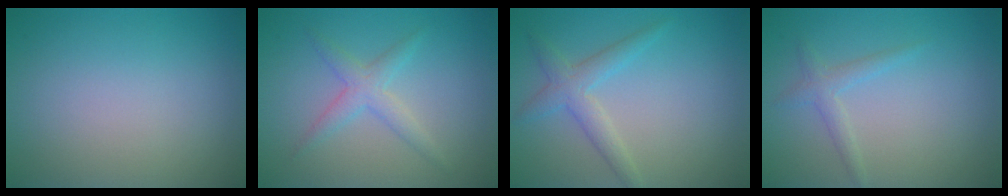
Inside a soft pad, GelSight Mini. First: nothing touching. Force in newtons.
{"total": 2.2, "press": 2.2, "slide": 0.1}
{"total": 2.6, "press": 2.6, "slide": 0.1}
{"total": 1.5, "press": 1.5, "slide": 0.0}